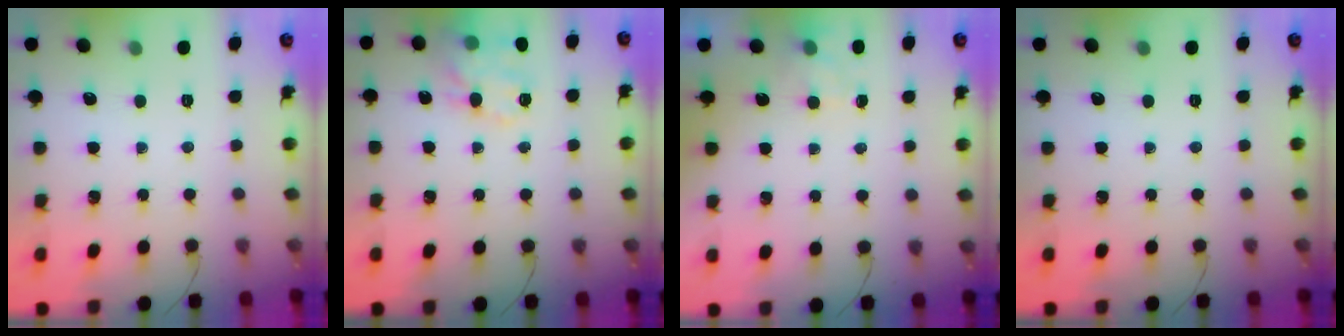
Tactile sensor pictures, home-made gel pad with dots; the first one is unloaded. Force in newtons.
{"total": 15.9, "press": 15.7, "slide": 2.5}
{"total": 2.4, "press": 2.0, "slide": 1.4}
{"total": 0.0}